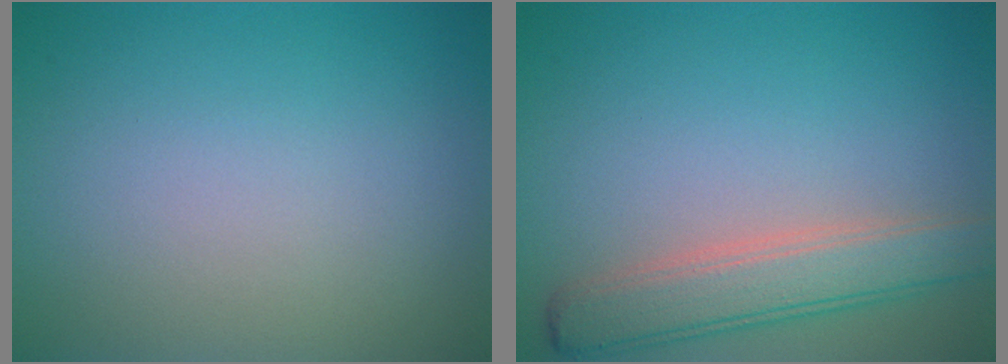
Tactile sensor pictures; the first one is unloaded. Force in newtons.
{"total": 4.4, "press": 4.4, "slide": 0.3}